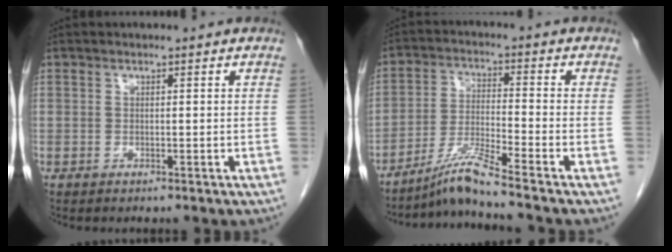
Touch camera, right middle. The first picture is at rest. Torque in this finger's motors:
{"motor_torque": [-0.02, -0.38, -0.01, 0.04]}